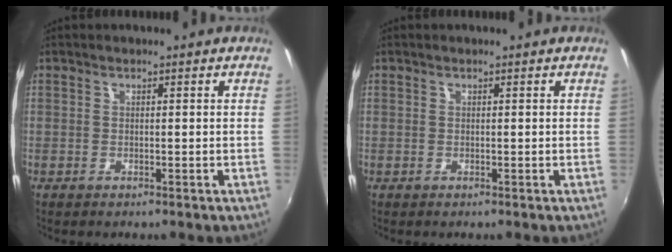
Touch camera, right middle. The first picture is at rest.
{"total": 0.0}